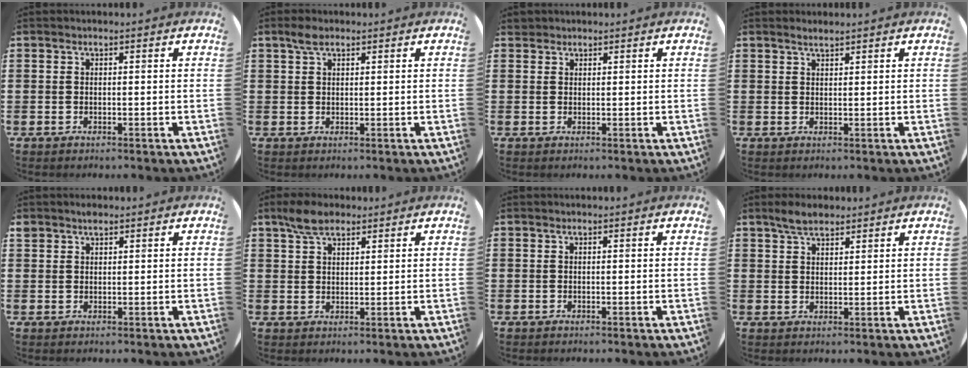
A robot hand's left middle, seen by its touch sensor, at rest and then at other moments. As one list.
[{"total": 2.2, "force": [1.5, 1.1, 1.1], "torque": [-0.018, 0.003, 0.026]}, {"total": 1.0, "force": [0.9, 0.3, -0.1], "torque": [0.000, 0.002, 0.018]}, {"total": 1.3, "force": [1.2, 0.0, 0.4], "torque": [-0.009, 0.002, 0.022]}, {"total": 1.3, "force": [1.1, 0.6, 0.1], "torque": [0.003, -0.001, 0.020]}, {"total": 4.6, "force": [3.6, 2.2, 1.9], "torque": [-0.038, 0.005, 0.066]}, {"total": 0.0}, {"total": 3.5, "force": [2.9, 1.3, 1.3], "torque": [-0.024, 0.001, 0.054]}]